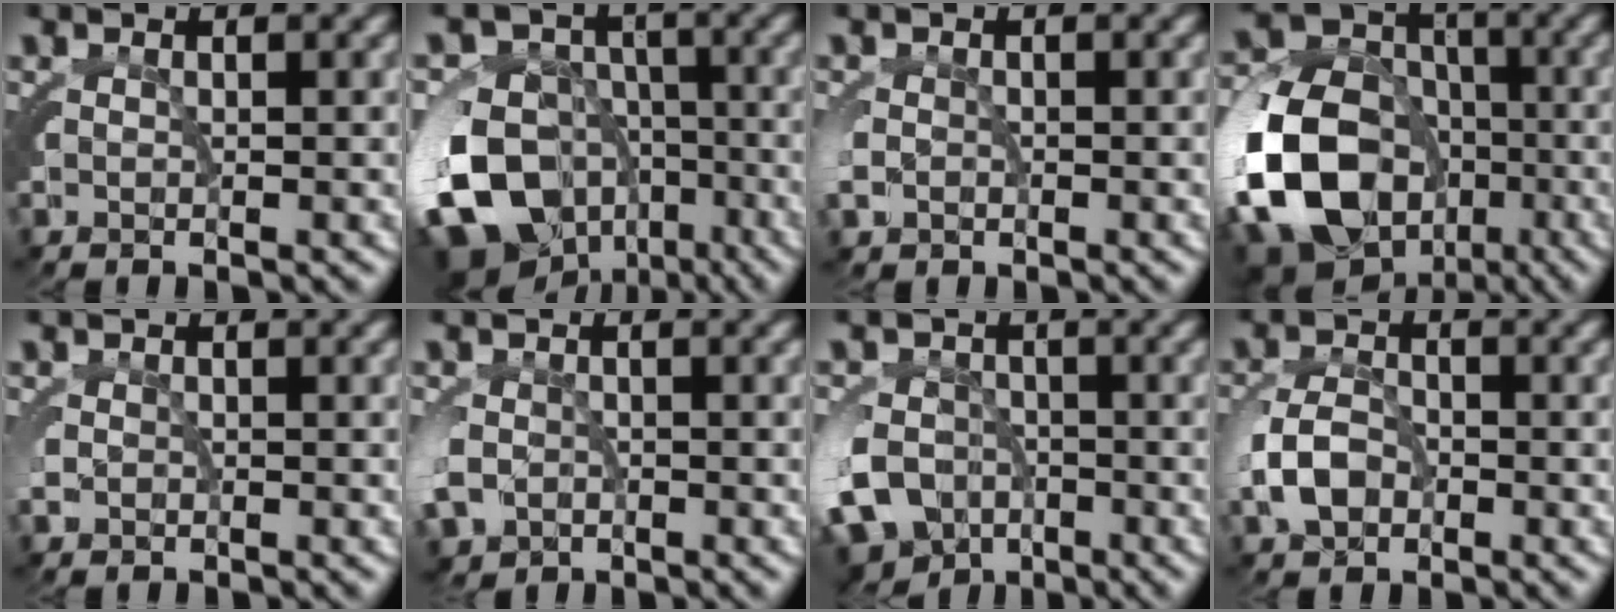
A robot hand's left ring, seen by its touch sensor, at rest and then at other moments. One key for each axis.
{"total": 16.5, "fx": -5.8, "fy": 13.4, "fz": 7.6, "tx": -0.164, "ty": -0.083, "tz": -0.076}
{"total": 1.3, "fx": -0.5, "fy": 1.0, "fz": 0.5, "tx": -0.025, "ty": -0.004, "tz": -0.005}
{"total": 18.3, "fx": -4.8, "fy": 14.8, "fz": 9.6, "tx": -0.215, "ty": -0.076, "tz": -0.064}
{"total": 0.8, "fx": -0.3, "fy": 0.7, "fz": 0.4, "tx": -0.018, "ty": -0.003, "tz": -0.001}
{"total": 3.5, "fx": -1.6, "fy": 2.9, "fz": 1.3, "tx": -0.044, "ty": -0.019, "tz": -0.019}
{"total": 11.2, "fx": -5.6, "fy": 9.3, "fz": 2.7, "tx": -0.059, "ty": -0.041, "tz": -0.089}
{"total": 3.1, "fx": -0.9, "fy": 2.1, "fz": 2.1, "tx": -0.051, "ty": -0.005, "tz": -0.008}